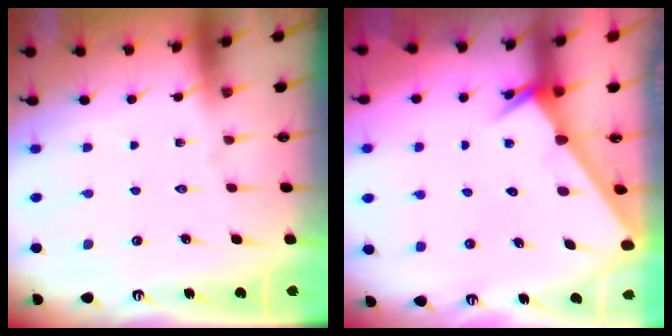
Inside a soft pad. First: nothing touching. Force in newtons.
{"total": 2.5, "press": 2.5, "slide": 0.1}